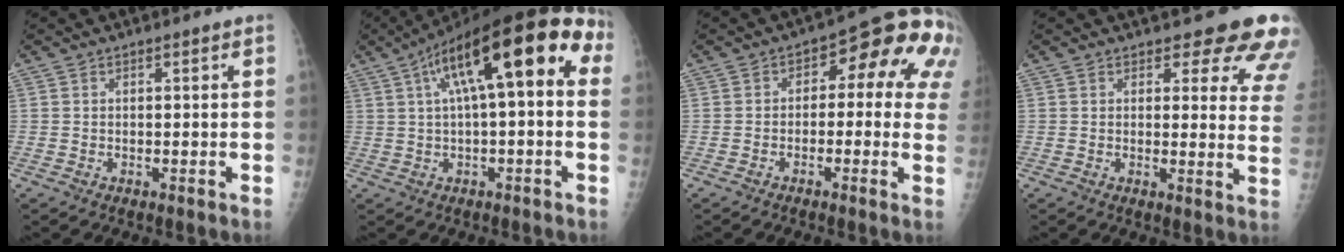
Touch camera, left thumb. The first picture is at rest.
{"total": 19.3, "force": [4.5, 6.7, 17.5], "torque": [-0.246, 0.050, 0.060]}
{"total": 13.7, "force": [2.4, 7.0, 11.5], "torque": [-0.093, 0.031, 0.014]}
{"total": 13.1, "force": [10.8, 4.7, 5.7], "torque": [-0.011, -0.064, 0.095]}